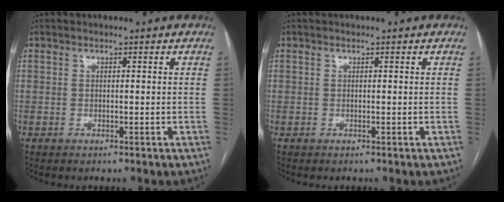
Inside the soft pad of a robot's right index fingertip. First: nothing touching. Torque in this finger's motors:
{"motor_torque": [0.00, 0.00, 0.00, 0.00]}